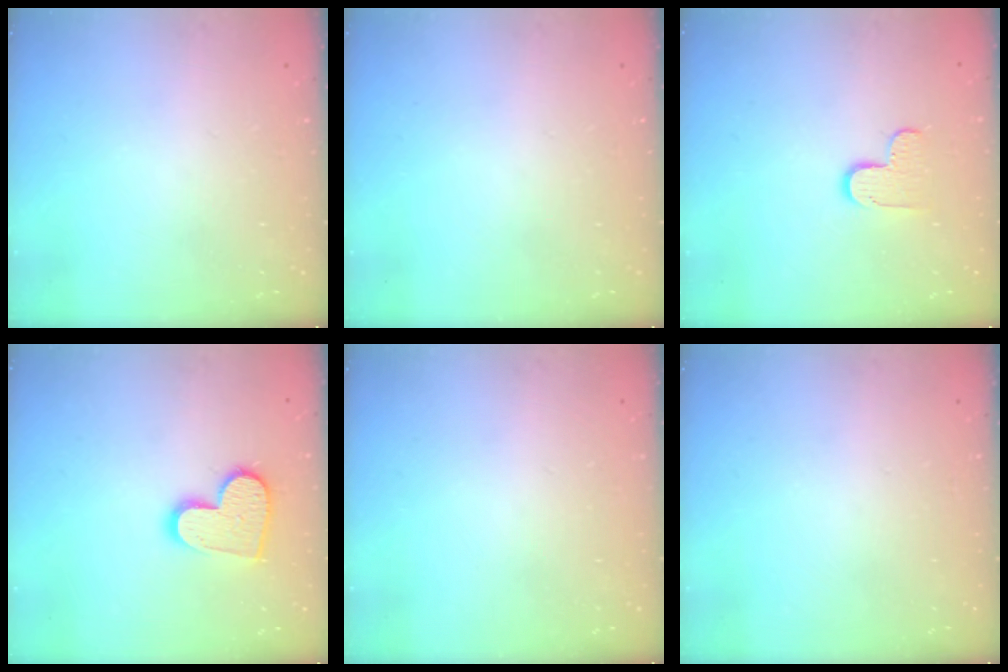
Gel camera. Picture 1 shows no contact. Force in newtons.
{"total": 0.0}
{"total": 6.6, "press": 6.5, "slide": 0.4}
{"total": 12.7, "press": 12.6, "slide": 1.0}
{"total": 0.0}
{"total": 0.0}